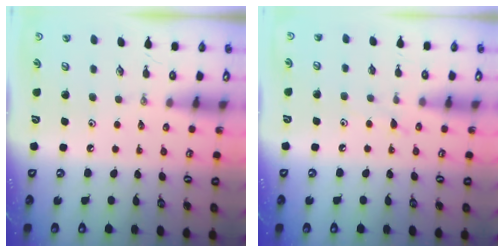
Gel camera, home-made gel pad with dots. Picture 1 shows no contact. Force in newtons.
{"total": 5.5, "press": 5.5, "slide": 0.5}